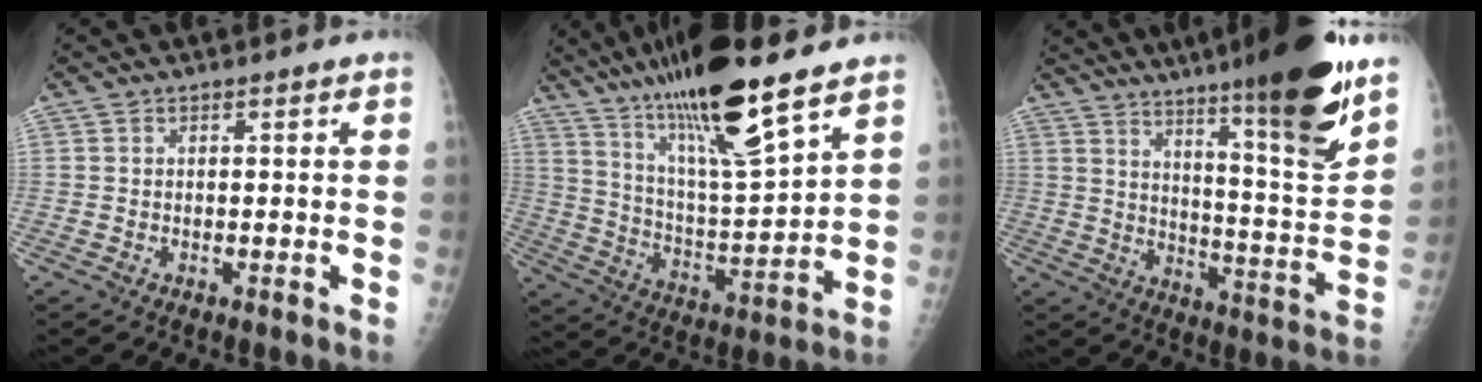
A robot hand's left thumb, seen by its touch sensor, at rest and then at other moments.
{"total": 21.0, "force": [14.7, 2.7, 14.7], "torque": [-0.251, -0.063, 0.266]}
{"total": 21.5, "force": [14.5, 1.9, 15.7], "torque": [-0.208, -0.078, 0.222]}